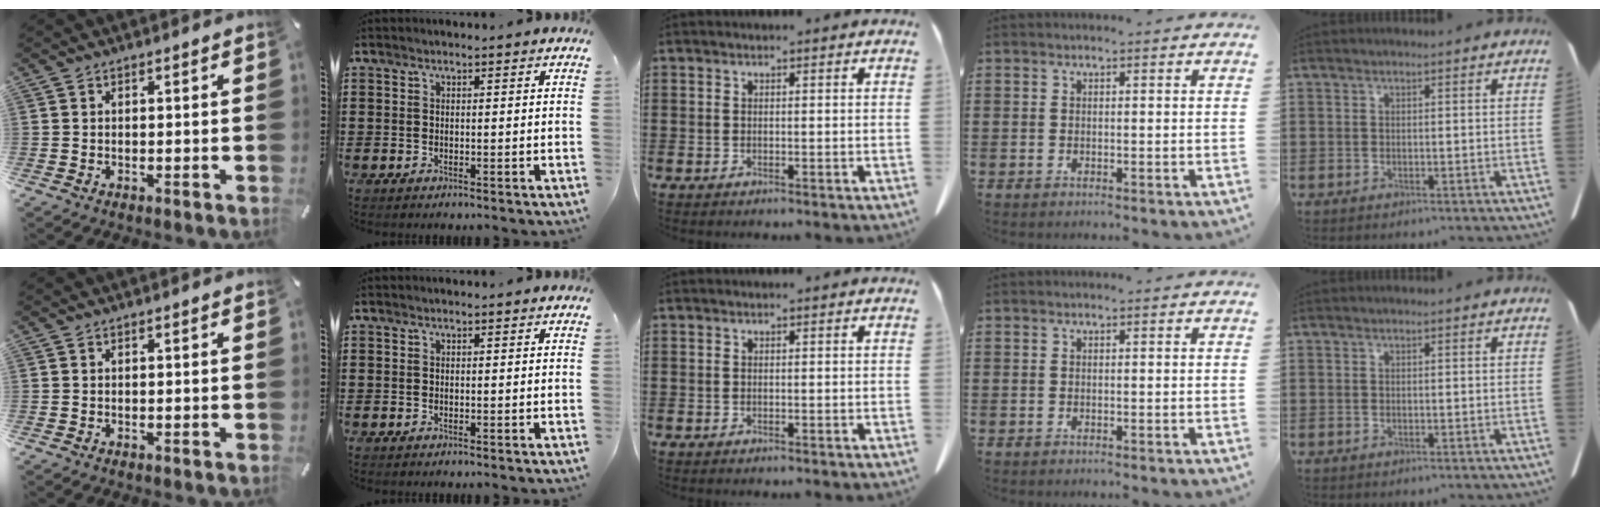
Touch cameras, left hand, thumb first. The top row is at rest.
{}